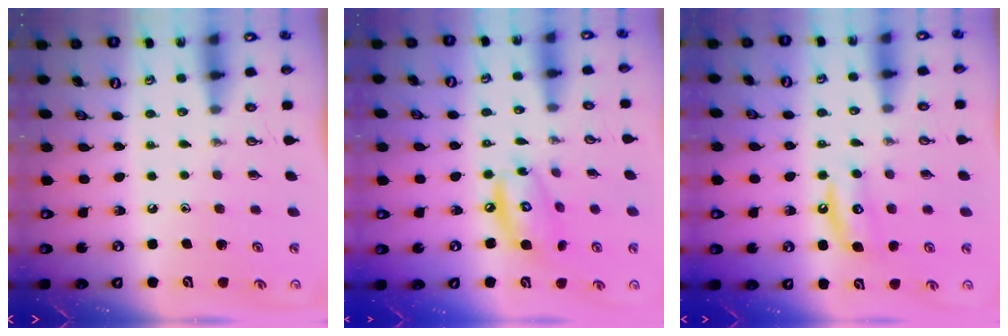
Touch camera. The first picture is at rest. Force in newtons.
{"total": 11.0, "press": 11.0, "slide": 0.9}
{"total": 7.7, "press": 7.7, "slide": 0.5}